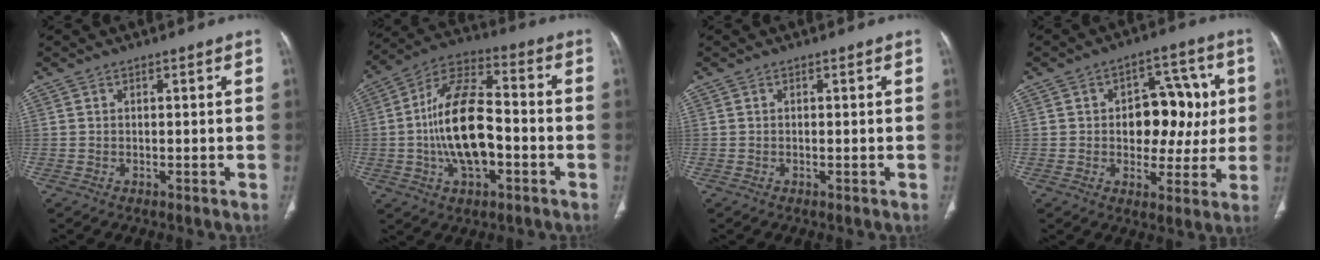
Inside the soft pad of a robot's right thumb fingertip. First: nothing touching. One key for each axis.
{"total": 17.0, "fx": -2.6, "fy": 8.5, "fz": 14.5, "tx": -0.260, "ty": 0.035, "tz": -0.051}
{"total": 0.0}
{"total": 13.0, "fx": 1.0, "fy": 8.6, "fz": 9.6, "tx": -0.071, "ty": 0.020, "tz": 0.018}